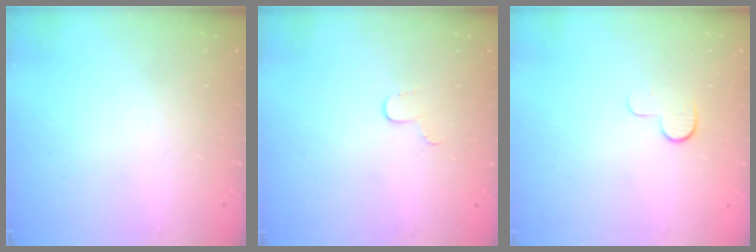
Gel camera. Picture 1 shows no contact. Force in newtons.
{"total": 3.5, "press": 3.5, "slide": 0.4}
{"total": 7.6, "press": 7.5, "slide": 0.7}